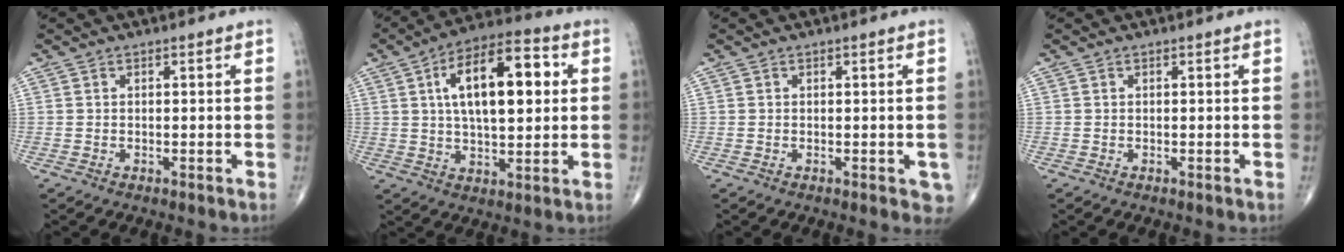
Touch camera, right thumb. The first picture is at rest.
{"total": 17.2, "force": [3.7, 7.8, 14.8], "torque": [-0.222, 0.013, 0.054]}
{"total": 2.8, "force": [-0.8, 1.5, 2.2], "torque": [-0.003, 0.000, -0.011]}
{"total": 0.0}